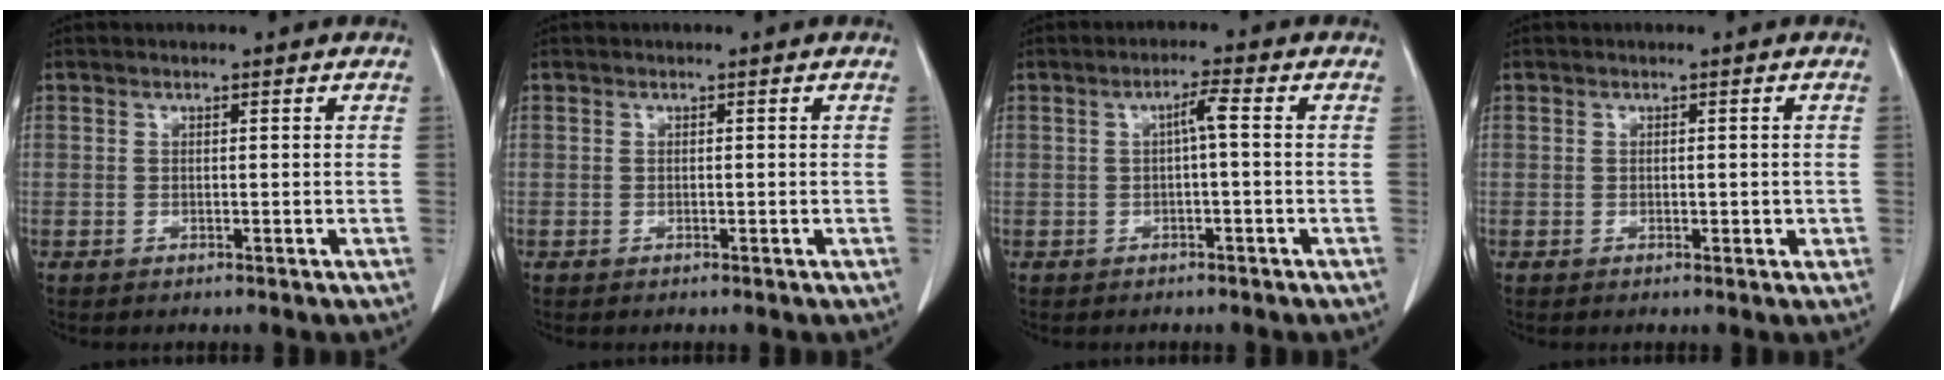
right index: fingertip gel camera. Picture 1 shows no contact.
{"total": 0.0}
{"total": 2.5, "force": [0.1, 0.2, 2.5], "torque": [-0.044, 0.006, 0.002]}
{"total": 1.3, "force": [-0.1, 0.9, 0.9], "torque": [-0.010, 0.004, 0.003]}